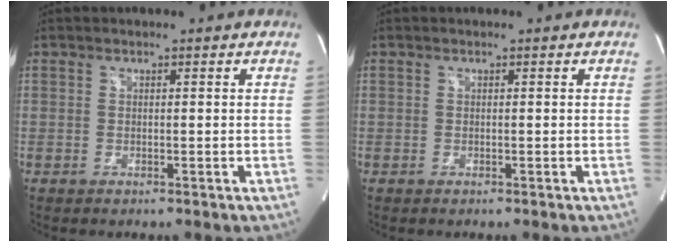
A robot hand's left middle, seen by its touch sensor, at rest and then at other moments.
{"total": 0.0}